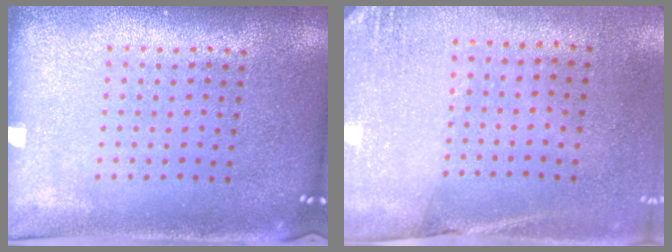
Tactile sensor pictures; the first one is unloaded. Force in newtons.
{"total": 2.6, "press": 2.3, "slide": 1.2}